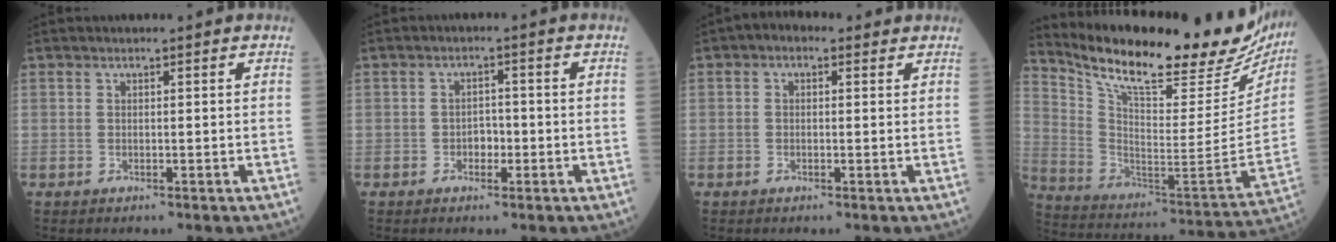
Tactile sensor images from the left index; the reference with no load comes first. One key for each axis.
{"total": 2.1, "fx": -0.9, "fy": 1.3, "fz": 1.3, "tx": -0.013, "ty": 0.003, "tz": -0.017}
{"total": 2.8, "fx": 1.4, "fy": 1.9, "fz": 1.6, "tx": -0.024, "ty": 0.021, "tz": 0.016}
{"total": 29.3, "fx": 24.2, "fy": 7.0, "fz": 15.1, "tx": -0.254, "ty": -0.050, "tz": 0.342}